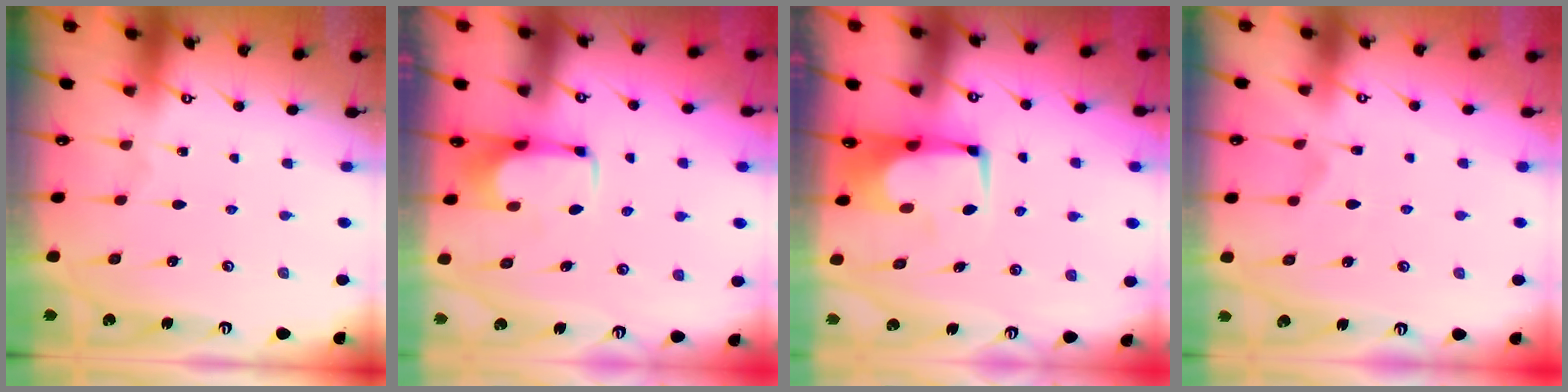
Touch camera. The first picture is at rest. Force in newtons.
{"total": 2.1, "press": 2.0, "slide": 0.4}
{"total": 0.0}
{"total": 2.7, "press": 2.4, "slide": 1.2}